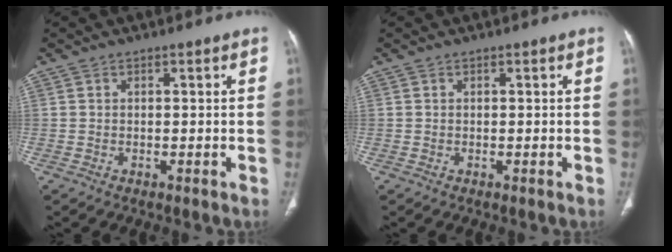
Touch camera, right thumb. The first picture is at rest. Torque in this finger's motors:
{"motor_torque": [0.05, 0.05, -0.05, -0.02, 0.00]}